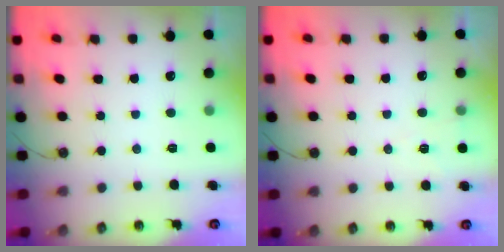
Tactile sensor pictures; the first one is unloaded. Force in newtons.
{"total": 5.4, "press": 3.2, "slide": 4.3}